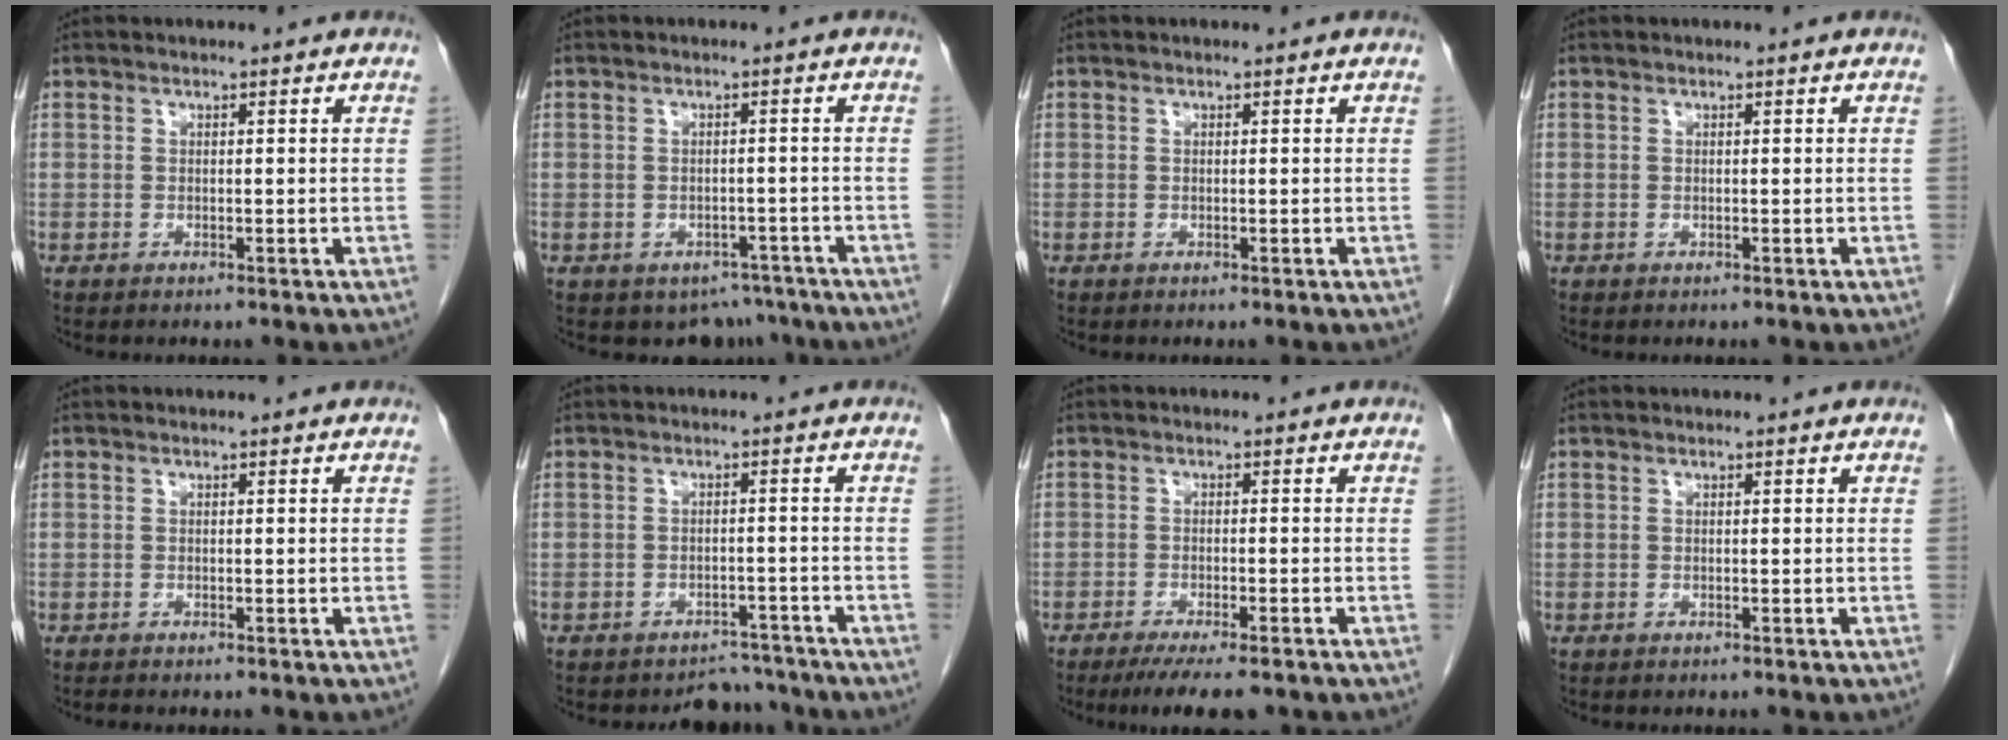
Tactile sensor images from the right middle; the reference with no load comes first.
{"total": 5.2, "force": [-4.1, 3.1, 0.8], "torque": [0.011, 0.008, -0.051]}
{"total": 0.0}
{"total": 0.0}
{"total": 0.8, "force": [-0.7, 0.1, 0.3], "torque": [-0.010, -0.002, -0.010]}
{"total": 4.0, "force": [-3.6, 1.6, -0.6], "torque": [0.012, 0.015, -0.050]}
{"total": 7.3, "force": [-5.6, 1.2, 4.5], "torque": [-0.062, -0.013, -0.083]}
{"total": 0.0}